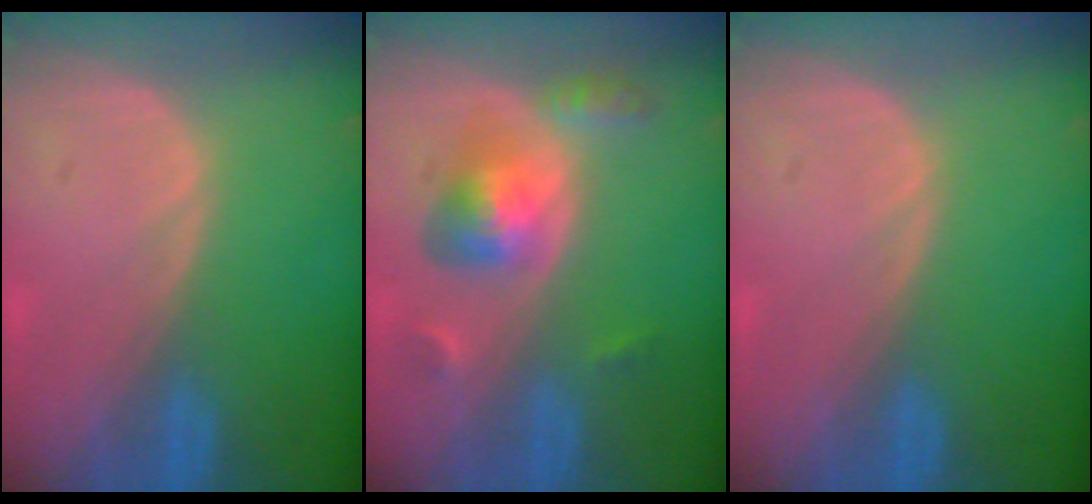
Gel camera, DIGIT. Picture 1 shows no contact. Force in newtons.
{"total": 5.9, "press": 5.6, "slide": 1.8}
{"total": 0.0}